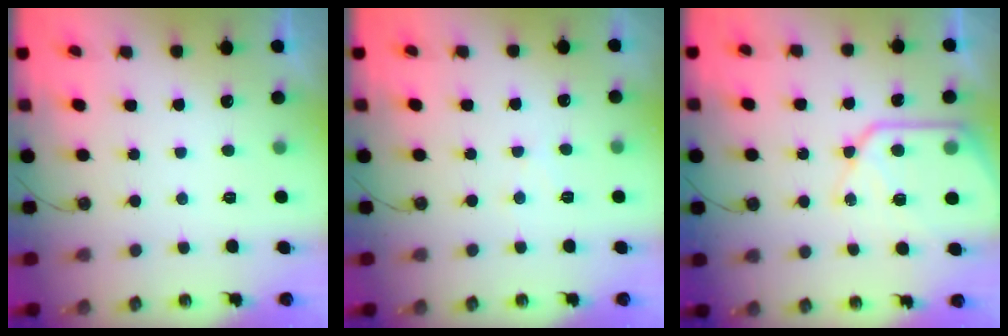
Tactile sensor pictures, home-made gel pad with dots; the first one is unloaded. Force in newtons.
{"total": 4.3, "press": 4.2, "slide": 0.7}
{"total": 14.6, "press": 14.6, "slide": 1.4}